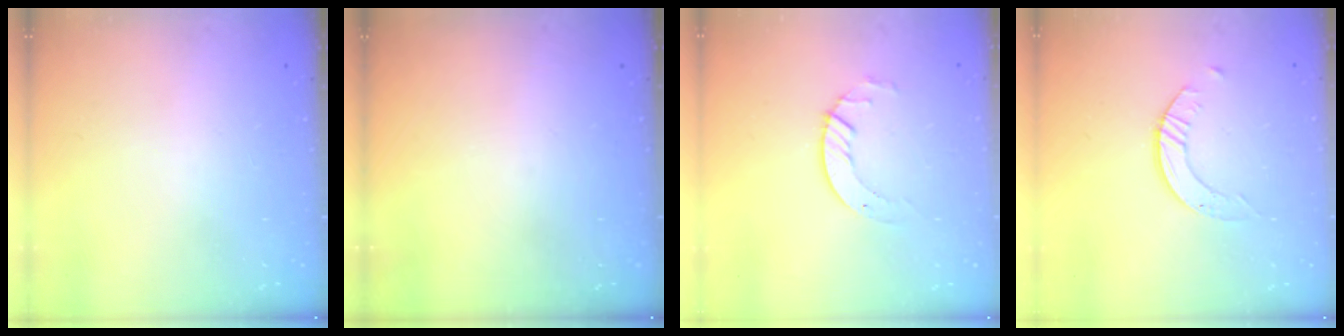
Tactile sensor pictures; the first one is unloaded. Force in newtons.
{"total": 0.0}
{"total": 3.3, "press": 3.3, "slide": 0.4}
{"total": 2.6, "press": 2.5, "slide": 0.3}